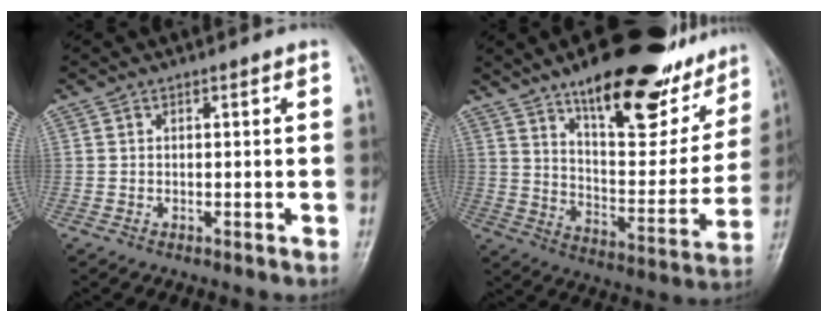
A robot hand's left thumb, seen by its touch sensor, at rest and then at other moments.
{"total": 26.3, "force": [17.2, 9.7, 17.3], "torque": [-0.195, -0.064, 0.257]}